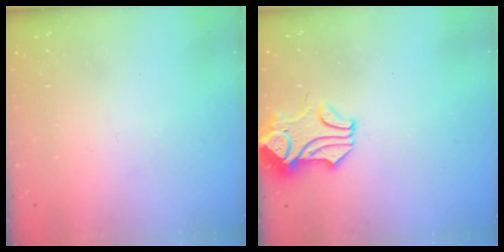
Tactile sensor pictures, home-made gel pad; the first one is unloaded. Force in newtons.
{"total": 0.9, "press": 0.2, "slide": 0.9}